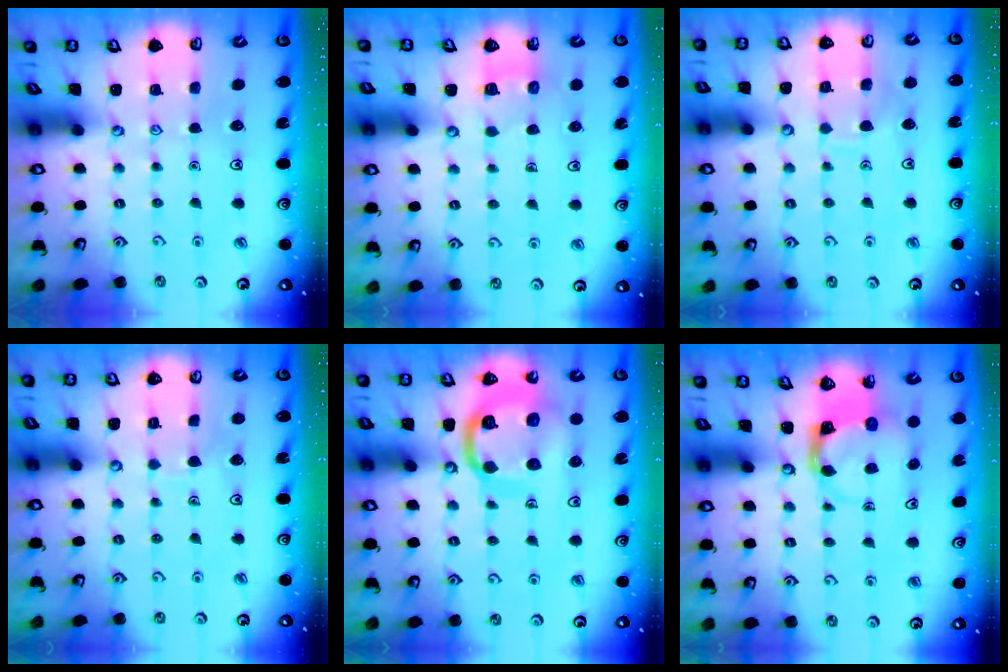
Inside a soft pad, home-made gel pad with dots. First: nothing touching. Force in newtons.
{"total": 2.2, "press": 2.2, "slide": 0.1}
{"total": 6.0, "press": 6.0, "slide": 0.6}
{"total": 2.7, "press": 2.7, "slide": 0.1}
{"total": 15.6, "press": 15.5, "slide": 1.6}
{"total": 4.0, "press": 4.0, "slide": 0.6}